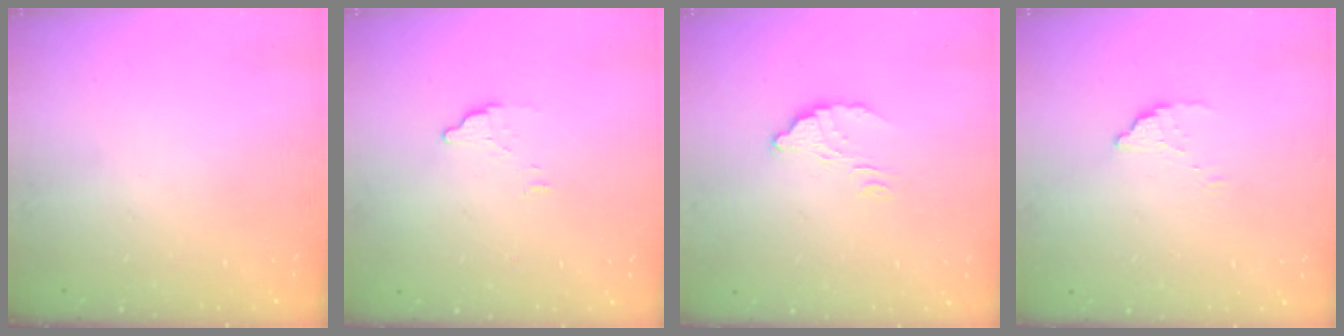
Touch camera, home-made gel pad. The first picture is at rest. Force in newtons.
{"total": 3.9, "press": 3.8, "slide": 0.3}
{"total": 5.6, "press": 5.6, "slide": 0.3}
{"total": 1.8, "press": 1.8, "slide": 0.1}